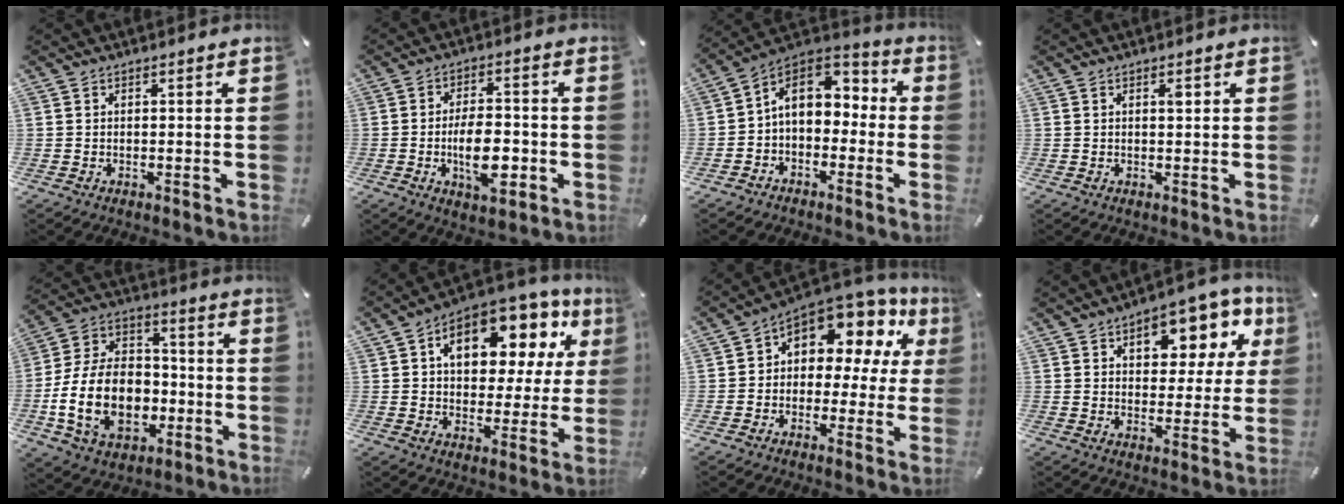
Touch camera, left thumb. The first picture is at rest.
{"total": 10.6, "force": [-3.0, 5.5, 8.6], "torque": [-0.144, 0.004, -0.051]}
{"total": 9.0, "force": [0.6, 7.5, 5.0], "torque": [-0.088, 0.009, 0.013]}
{"total": 1.0, "force": [0.4, 0.4, 0.8], "torque": [-0.008, -0.001, 0.005]}
{"total": 19.9, "force": [-5.1, 14.1, 13.1], "torque": [-0.282, 0.020, -0.085]}
{"total": 15.2, "force": [6.3, 9.6, 10.0], "torque": [-0.154, -0.033, 0.108]}
{"total": 9.6, "force": [5.5, 6.3, 4.7], "torque": [-0.072, -0.061, 0.097]}
{"total": 12.8, "force": [6.5, 7.8, 7.8], "torque": [-0.095, -0.037, 0.108]}